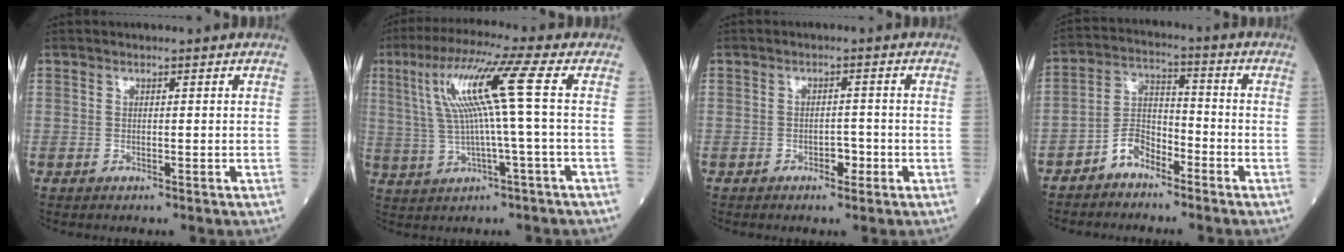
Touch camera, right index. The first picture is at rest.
{"total": 10.7, "force": [2.0, -1.1, 10.4], "torque": [-0.200, 0.027, 0.040]}
{"total": 2.1, "force": [-1.0, 1.1, 1.4], "torque": [-0.013, 0.006, -0.014]}
{"total": 5.6, "force": [-4.0, 3.1, 2.4], "torque": [-0.041, 0.012, -0.080]}